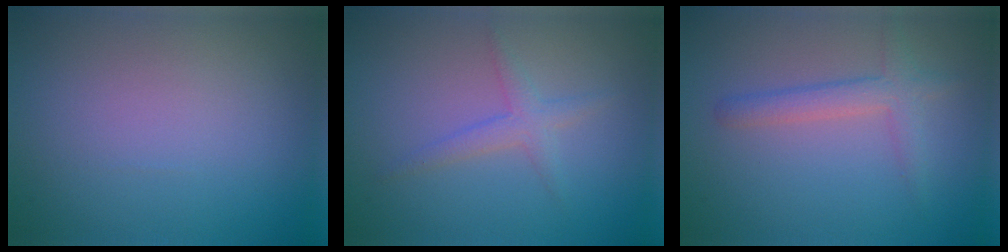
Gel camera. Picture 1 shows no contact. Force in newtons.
{"total": 1.8, "press": 1.8, "slide": 0.0}
{"total": 2.5, "press": 2.5, "slide": 0.2}